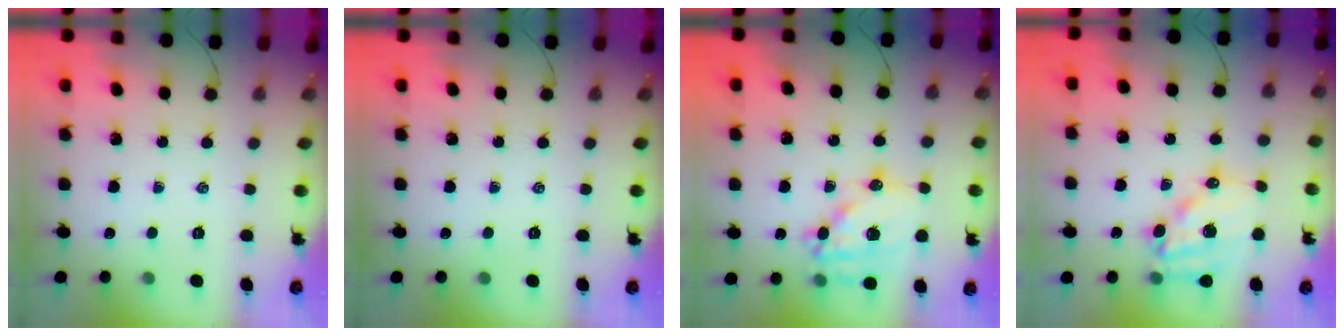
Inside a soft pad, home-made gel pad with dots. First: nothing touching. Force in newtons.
{"total": 0.0}
{"total": 16.3, "press": 15.9, "slide": 3.3}
{"total": 13.4, "press": 13.1, "slide": 3.1}